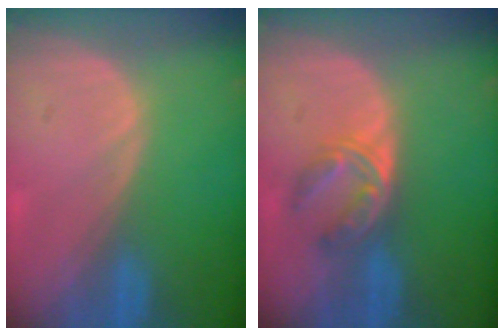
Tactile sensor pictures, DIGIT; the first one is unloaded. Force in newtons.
{"total": 5.9, "press": 5.0, "slide": 3.2}